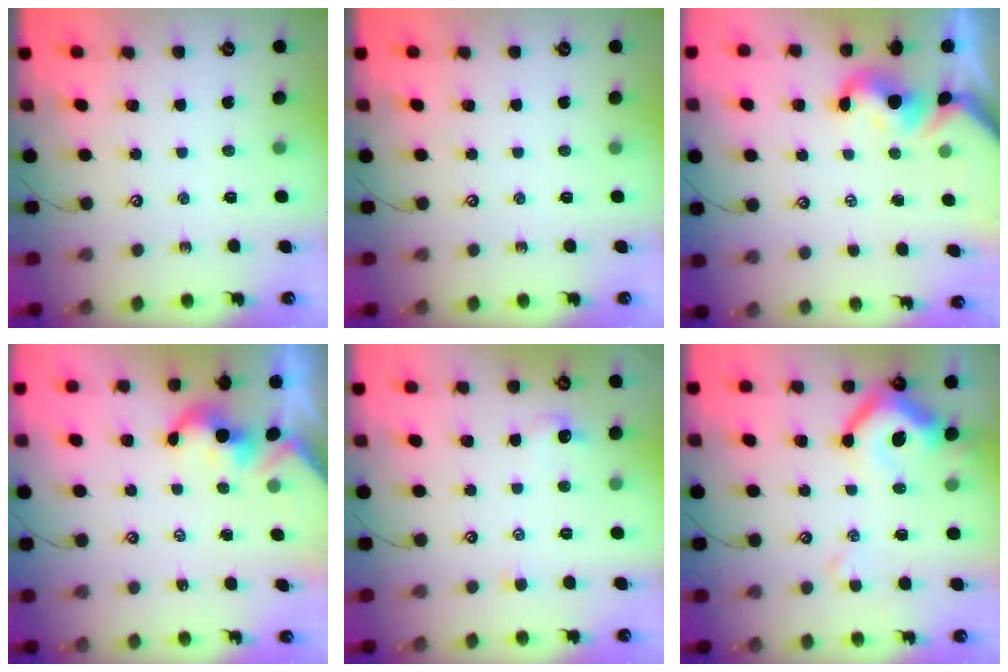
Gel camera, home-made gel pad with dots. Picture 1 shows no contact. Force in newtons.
{"total": 0.0}
{"total": 0.9, "press": 0.5, "slide": 0.7}
{"total": 2.0, "press": 2.0, "slide": 0.2}
{"total": 0.5, "press": 0.2, "slide": 0.5}
{"total": 10.4, "press": 10.3, "slide": 1.6}